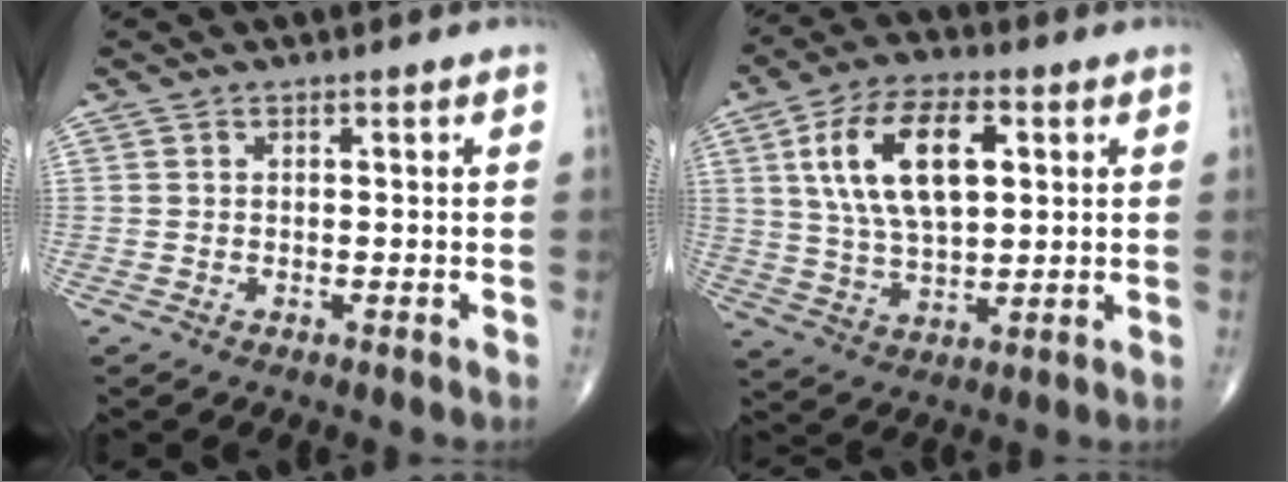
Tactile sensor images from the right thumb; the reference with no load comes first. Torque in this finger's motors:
{"motor_torque": [-0.10, 0.63, 1.17, 0.21, 0.05]}